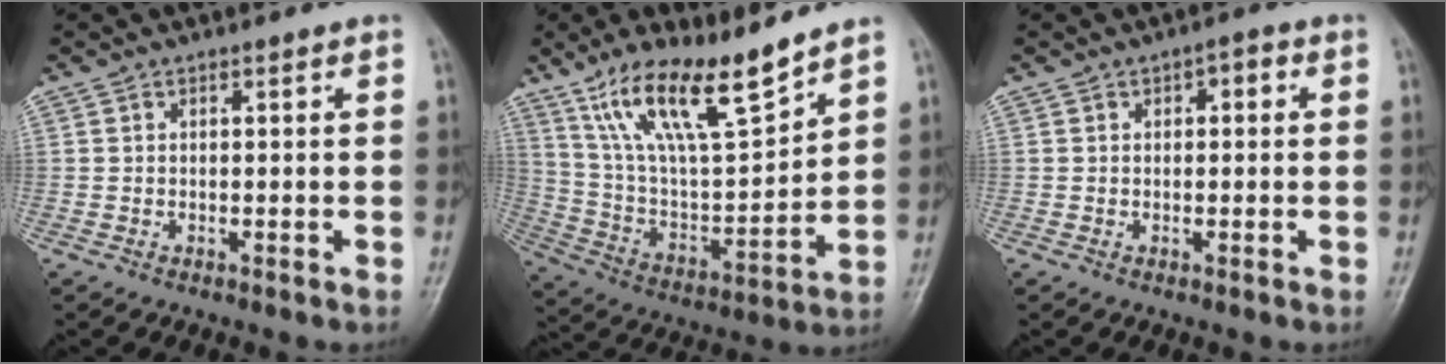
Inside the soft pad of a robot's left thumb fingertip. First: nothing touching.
{"total": 17.6, "force": [12.4, 4.3, 11.7], "torque": [-0.191, -0.057, 0.242]}
{"total": 2.7, "force": [0.8, 1.5, 2.0], "torque": [-0.014, 0.004, 0.005]}